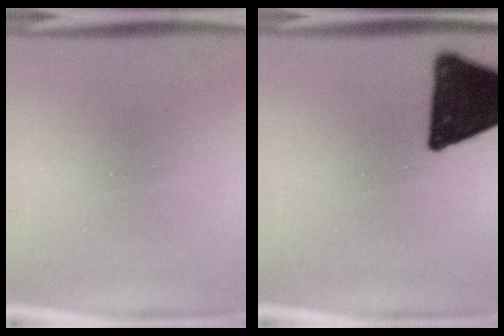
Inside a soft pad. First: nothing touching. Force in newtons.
{"total": 18.1}